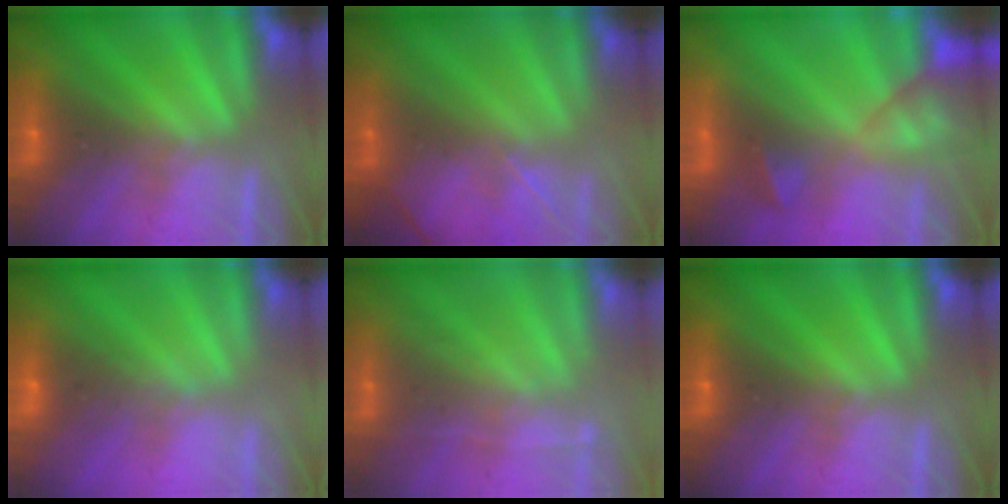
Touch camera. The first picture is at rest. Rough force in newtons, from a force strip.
{"total": 2.0}
{"total": 7.0}
{"total": 4.9}
{"total": 1.8}
{"total": 0.0}